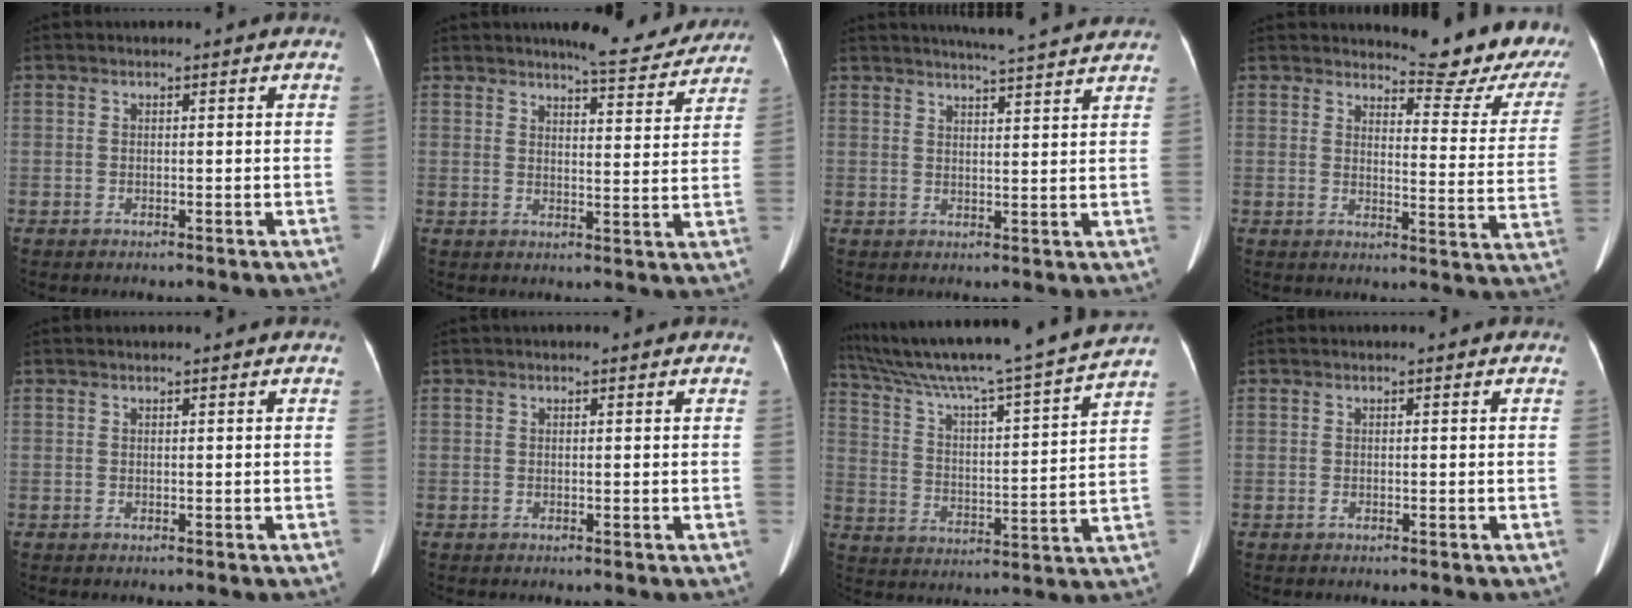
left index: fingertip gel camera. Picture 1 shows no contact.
{"total": 8.9, "force": [8.3, 1.5, 3.0], "torque": [-0.035, -0.008, 0.097]}
{"total": 10.6, "force": [9.8, -0.2, 4.0], "torque": [-0.064, 0.014, 0.119]}
{"total": 14.2, "force": [13.3, 1.8, 4.5], "torque": [-0.043, -0.077, 0.136]}
{"total": 1.2, "force": [1.1, 0.0, 0.4], "torque": [-0.008, 0.021, 0.021]}
{"total": 1.8, "force": [1.5, 0.4, 0.8], "torque": [-0.009, 0.028, 0.021]}
{"total": 22.4, "force": [19.5, -1.5, 10.8], "torque": [-0.191, -0.014, 0.296]}
{"total": 0.6, "force": [0.4, 0.1, 0.4], "torque": [-0.010, 0.019, 0.007]}